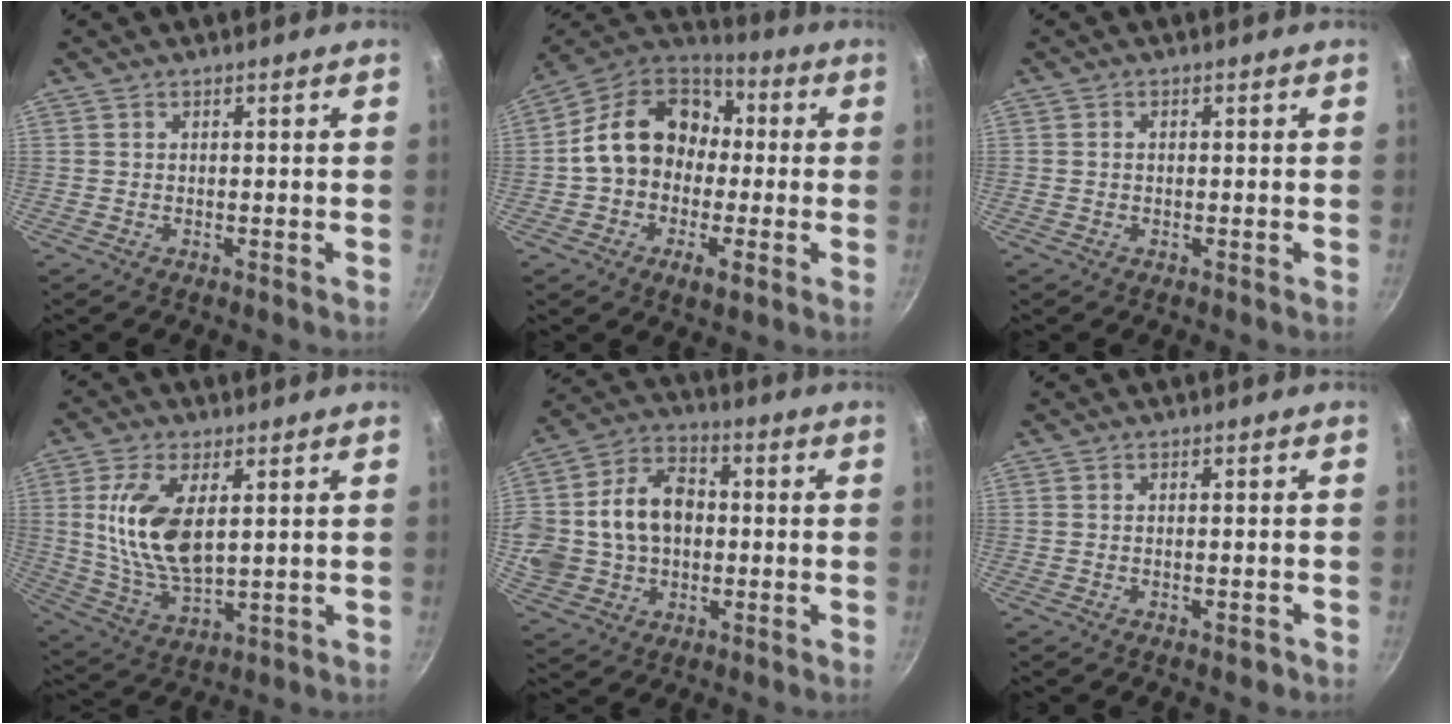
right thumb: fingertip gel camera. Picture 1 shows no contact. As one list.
[{"total": 18.7, "force": [0.3, 14.1, 12.3], "torque": [-0.188, 0.040, -0.011]}, {"total": 0.9, "force": [0.0, 0.8, 0.5], "torque": [-0.008, 0.004, 0.000]}, {"total": 13.8, "force": [3.0, 7.0, 11.6], "torque": [-0.220, -0.017, 0.065]}, {"total": 18.2, "force": [0.8, 14.1, 11.5], "torque": [-0.212, 0.030, 0.013]}, {"total": 1.8, "force": [-0.9, 0.6, 1.4], "torque": [-0.023, 0.004, -0.012]}]